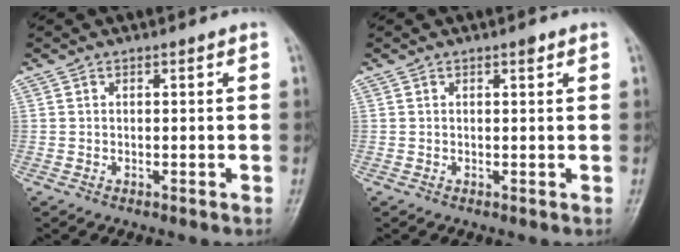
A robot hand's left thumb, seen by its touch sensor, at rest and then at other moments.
{"total": 1.1, "force": [0.7, 0.4, 0.7], "torque": [-0.008, -0.002, 0.009]}